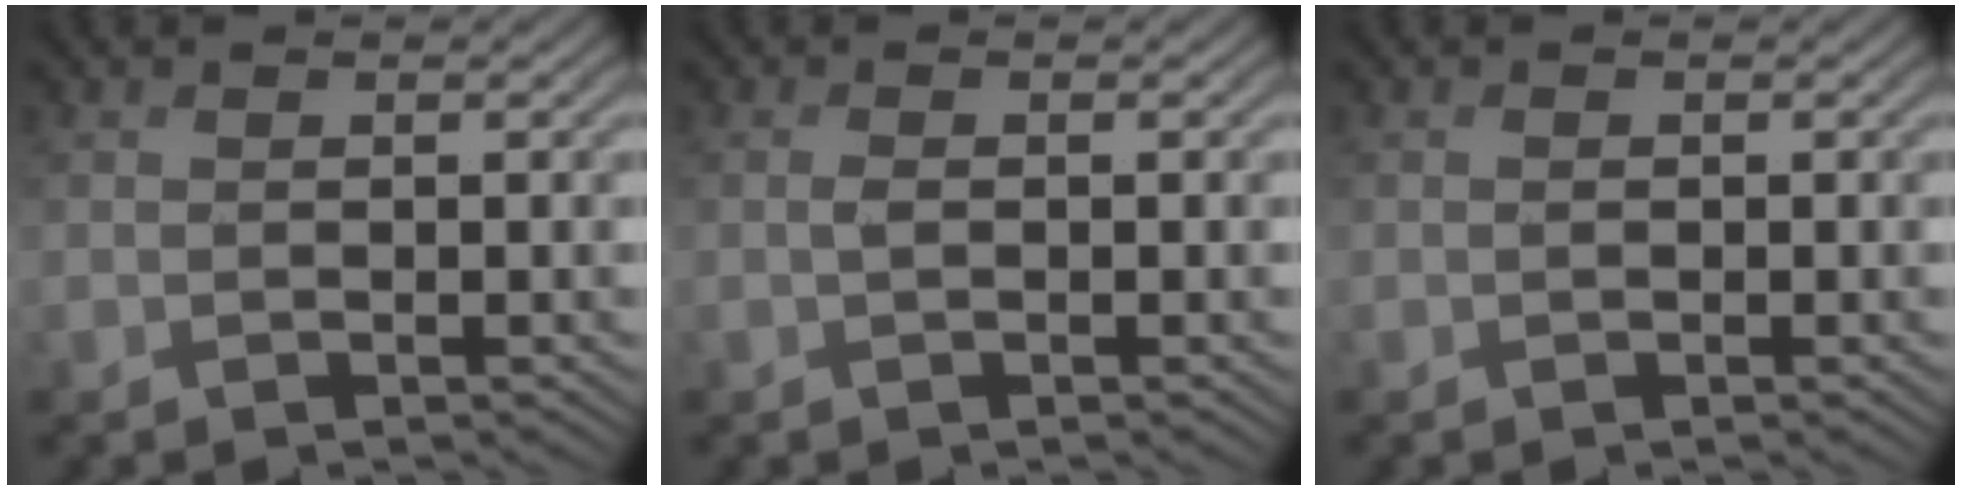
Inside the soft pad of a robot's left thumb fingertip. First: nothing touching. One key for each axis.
{"total": 0.8, "fx": -0.1, "fy": 0.3, "fz": 0.8, "tx": -0.019, "ty": 0.000, "tz": -0.003}
{"total": 0.0}